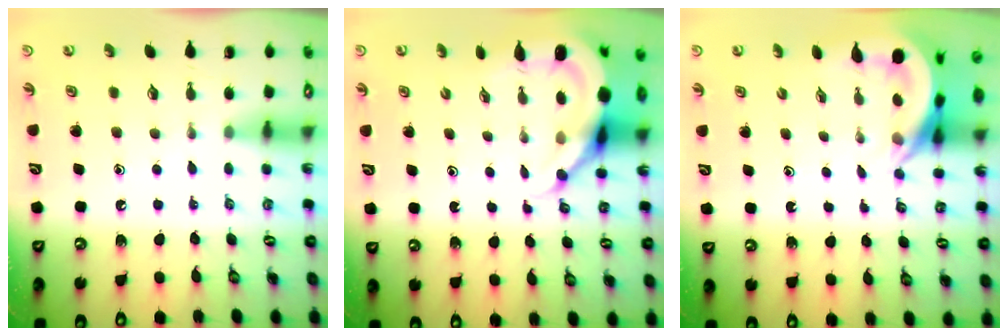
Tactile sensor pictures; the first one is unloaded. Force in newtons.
{"total": 9.5, "press": 9.4, "slide": 1.1}
{"total": 5.8, "press": 5.8, "slide": 0.3}